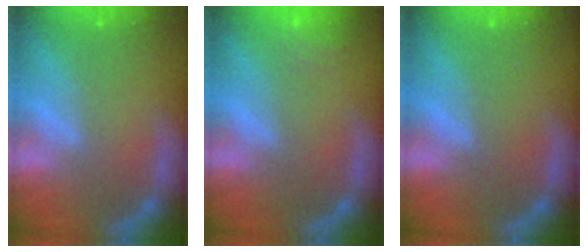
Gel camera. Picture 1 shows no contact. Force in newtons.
{"total": 3.0}
{"total": 0.0}